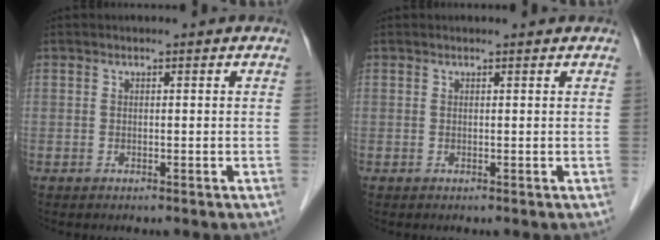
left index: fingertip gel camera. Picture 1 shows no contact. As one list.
[{"total": 0.8, "force": [0.8, 0.0, 0.1], "torque": [-0.008, 0.003, 0.009]}]